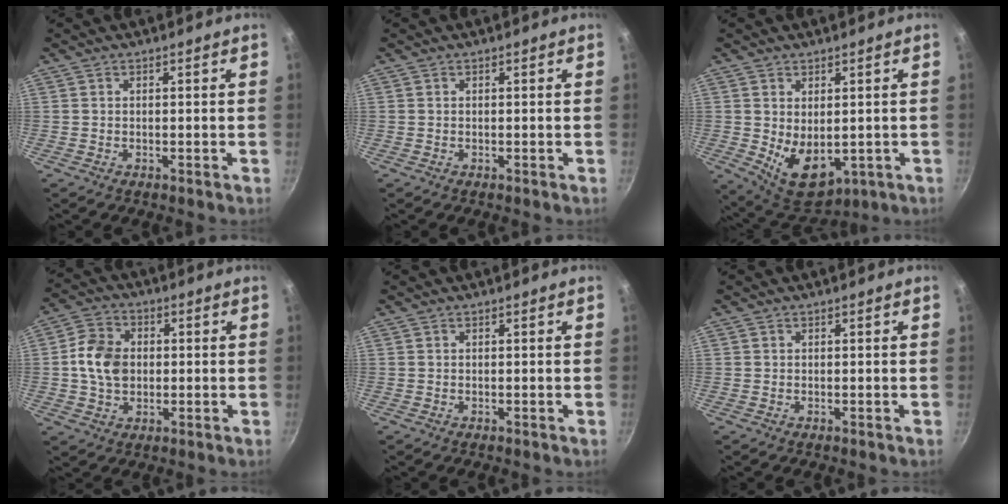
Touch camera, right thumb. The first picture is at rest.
{"total": 0.0}
{"total": 9.6, "force": [-0.4, 6.1, 7.3], "torque": [-0.094, -0.022, 0.017]}
{"total": 9.4, "force": [0.2, 7.2, 6.0], "torque": [-0.093, 0.013, -0.005]}
{"total": 0.0}
{"total": 0.0}